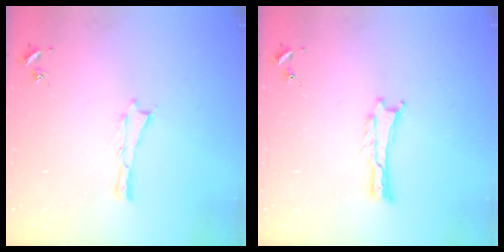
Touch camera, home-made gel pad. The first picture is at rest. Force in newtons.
{"total": 0.0}